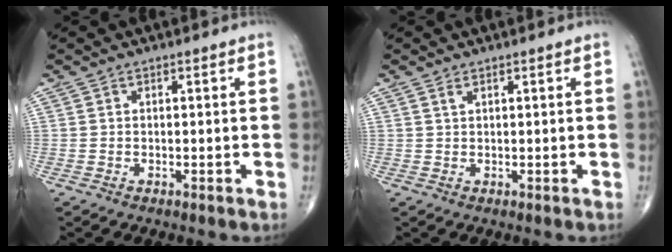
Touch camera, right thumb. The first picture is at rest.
{"total": 0.8, "force": [0.6, 0.3, 0.5], "torque": [-0.012, 0.003, 0.014]}